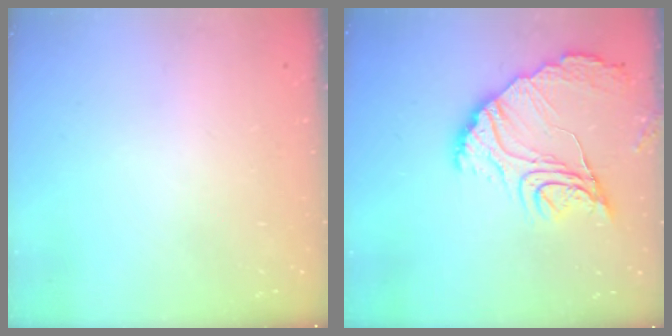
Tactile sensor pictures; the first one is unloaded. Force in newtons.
{"total": 15.3, "press": 15.2, "slide": 1.4}